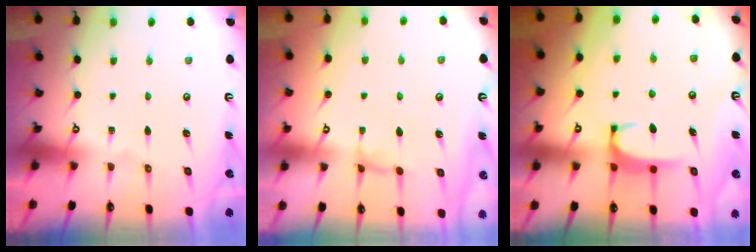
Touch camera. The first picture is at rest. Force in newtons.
{"total": 2.3, "press": 2.3, "slide": 0.3}
{"total": 1.6, "press": 1.6, "slide": 0.5}